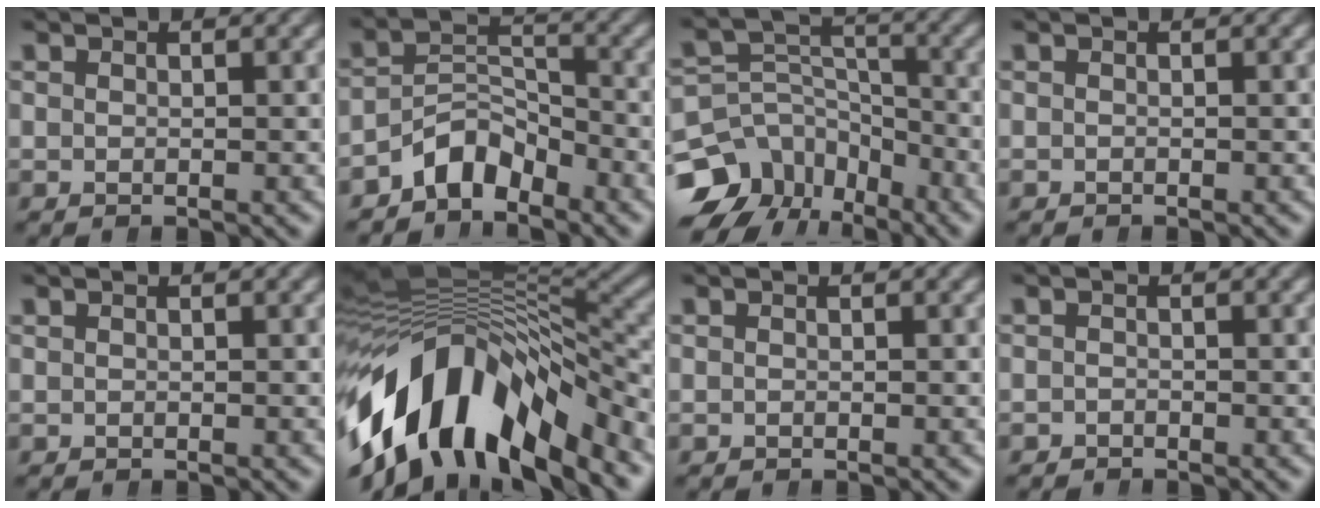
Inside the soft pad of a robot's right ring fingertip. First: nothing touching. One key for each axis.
{"total": 5.5, "fx": -3.5, "fy": 3.4, "fz": 2.6, "tx": -0.035, "ty": -0.007, "tz": -0.064}
{"total": 10.6, "fx": -4.3, "fy": 8.5, "fz": 4.6, "tx": -0.089, "ty": -0.044, "tz": -0.068}
{"total": 0.0}
{"total": 0.0}
{"total": 15.9, "fx": -5.0, "fy": 9.6, "fz": 11.7, "tx": -0.213, "ty": 0.003, "tz": -0.079}
{"total": 0.0}
{"total": 1.1, "fx": -1.0, "fy": 0.1, "fz": -0.5, "tx": 0.004, "ty": -0.009, "tz": -0.013}